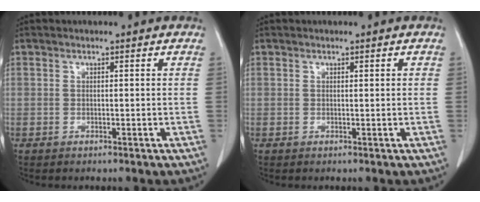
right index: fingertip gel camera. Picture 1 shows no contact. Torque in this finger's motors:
{"motor_torque": [0.00, -0.03, -0.01, -0.01]}